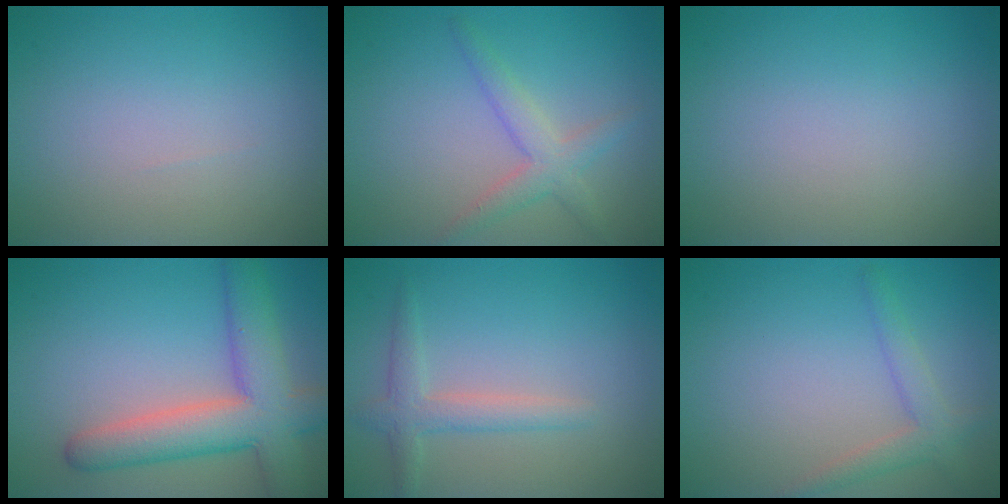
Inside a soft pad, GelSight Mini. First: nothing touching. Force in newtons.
{"total": 2.7, "press": 2.7, "slide": 0.1}
{"total": 0.0}
{"total": 7.7, "press": 7.7, "slide": 0.3}
{"total": 2.4, "press": 2.4, "slide": 0.1}
{"total": 2.3, "press": 2.3, "slide": 0.1}